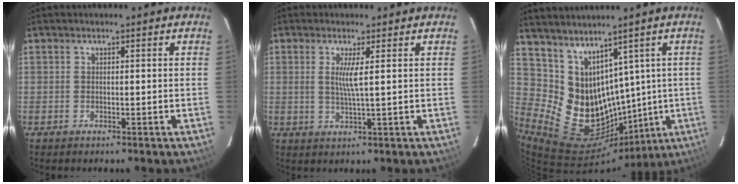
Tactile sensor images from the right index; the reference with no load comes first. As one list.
[{"total": 3.5, "force": [0.8, -0.3, 3.4], "torque": [-0.068, -0.007, 0.014]}, {"total": 13.3, "force": [6.1, 9.9, 6.5], "torque": [-0.121, -0.006, 0.139]}]